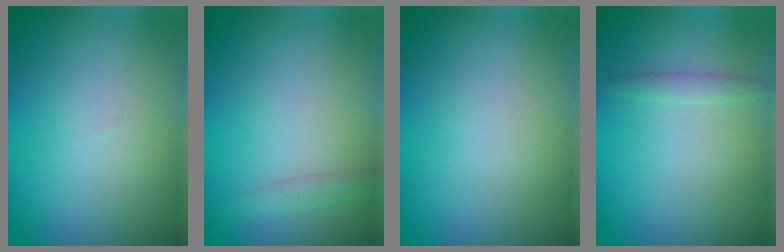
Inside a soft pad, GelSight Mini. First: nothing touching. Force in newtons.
{"total": 1.2, "press": 1.2, "slide": 0.1}
{"total": 0.0}
{"total": 1.1, "press": 1.1, "slide": 0.0}